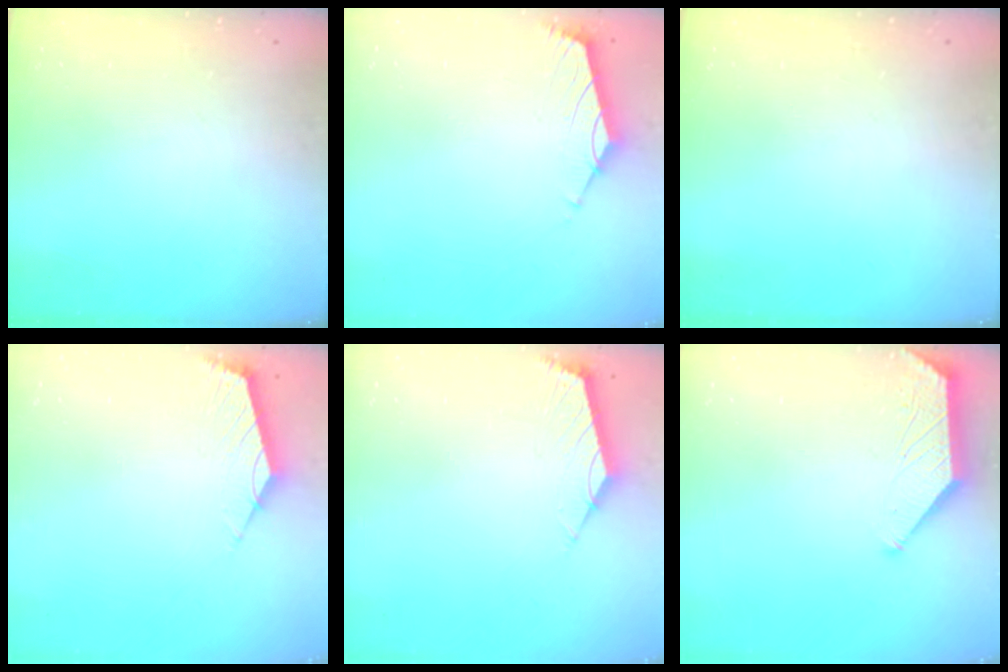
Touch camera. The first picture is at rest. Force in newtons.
{"total": 1.6, "press": 1.4, "slide": 0.6}
{"total": 0.0}
{"total": 2.5, "press": 2.4, "slide": 0.6}
{"total": 2.6, "press": 2.5, "slide": 0.7}
{"total": 1.6, "press": 1.6, "slide": 0.3}